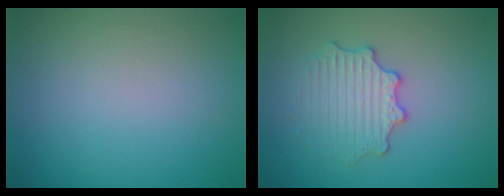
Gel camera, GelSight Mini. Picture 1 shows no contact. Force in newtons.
{"total": 2.9, "press": 2.8, "slide": 0.9}